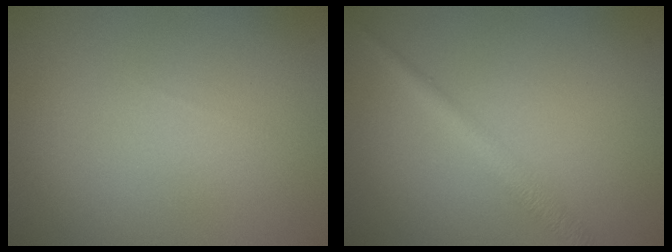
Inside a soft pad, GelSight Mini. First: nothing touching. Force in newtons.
{"total": 2.3, "press": 2.3, "slide": 0.1}